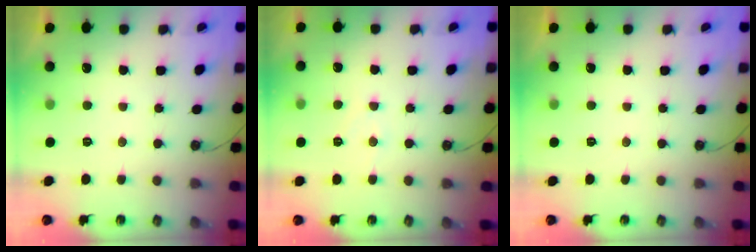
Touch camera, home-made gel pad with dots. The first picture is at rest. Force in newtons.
{"total": 4.4, "press": 4.4, "slide": 0.5}
{"total": 0.0}